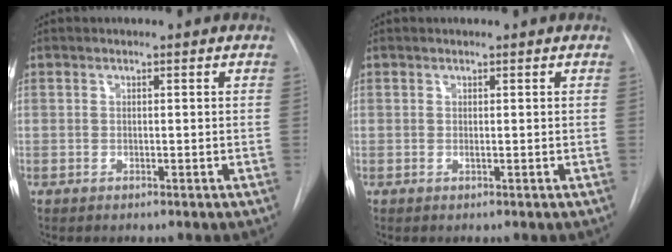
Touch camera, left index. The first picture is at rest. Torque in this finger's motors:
{"motor_torque": [0.21, -0.06, 0.02, 0.02]}